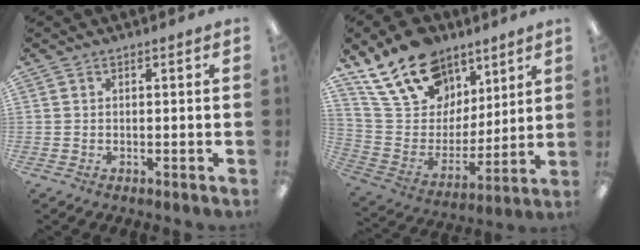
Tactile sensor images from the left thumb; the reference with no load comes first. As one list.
[{"total": 20.8, "force": [13.9, 12.8, 8.8], "torque": [-0.171, -0.071, 0.260]}]